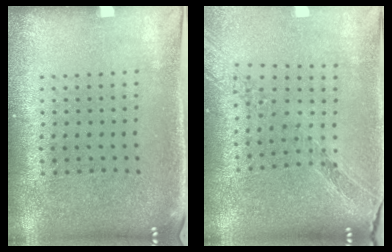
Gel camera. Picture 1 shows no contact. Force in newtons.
{"total": 1.1, "press": 1.0, "slide": 0.0}